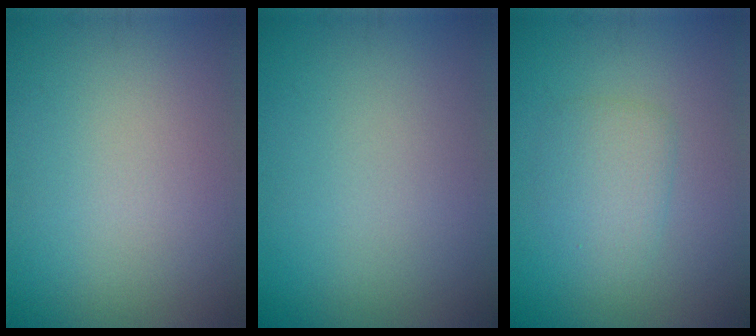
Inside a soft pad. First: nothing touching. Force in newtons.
{"total": 0.0}
{"total": 2.3, "press": 2.3, "slide": 0.0}